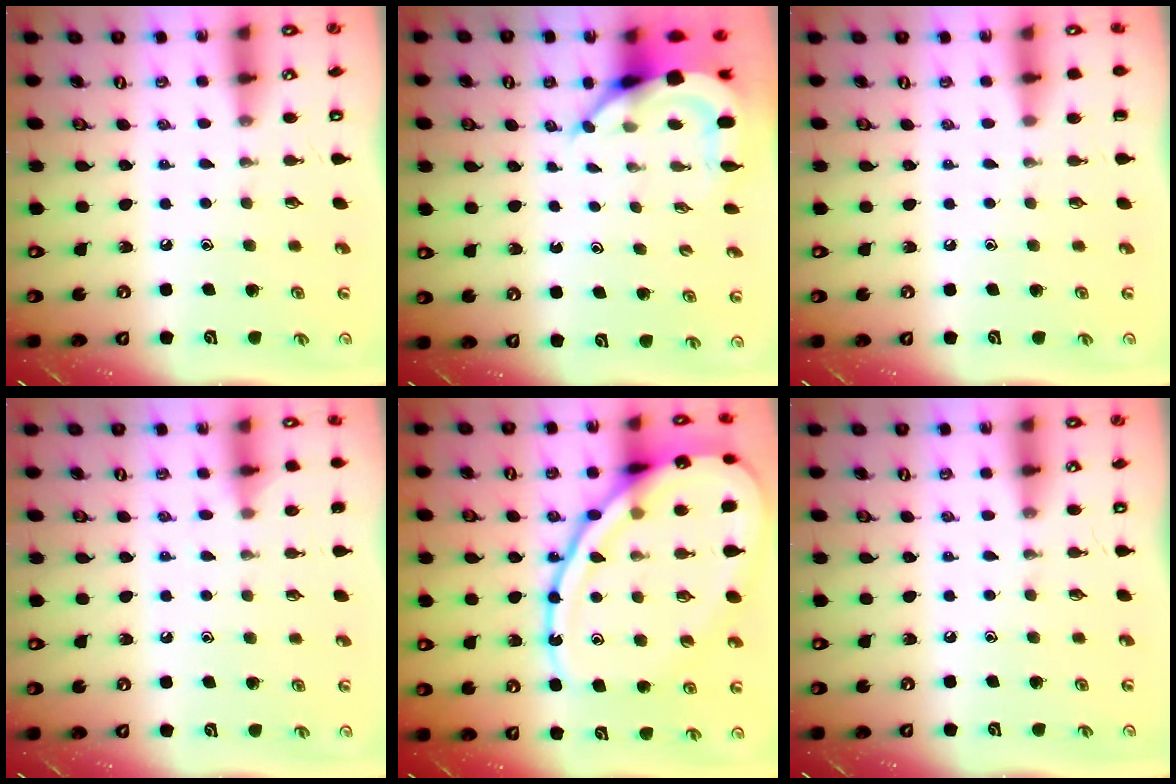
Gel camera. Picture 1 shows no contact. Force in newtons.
{"total": 6.6, "press": 6.6, "slide": 0.5}
{"total": 0.0}
{"total": 4.6, "press": 4.5, "slide": 0.6}
{"total": 21.7, "press": 21.6, "slide": 2.2}
{"total": 0.0}